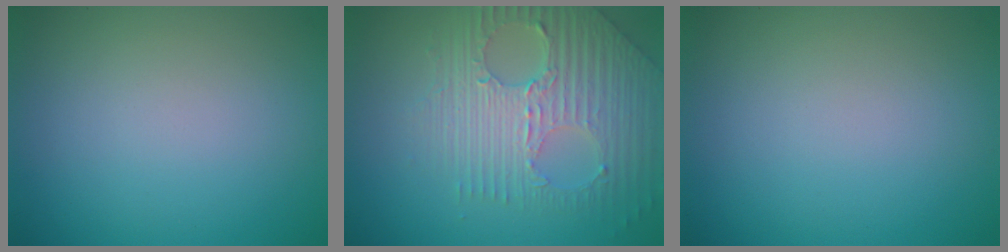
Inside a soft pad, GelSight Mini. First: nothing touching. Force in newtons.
{"total": 7.6, "press": 5.1, "slide": 5.6}
{"total": 0.0}